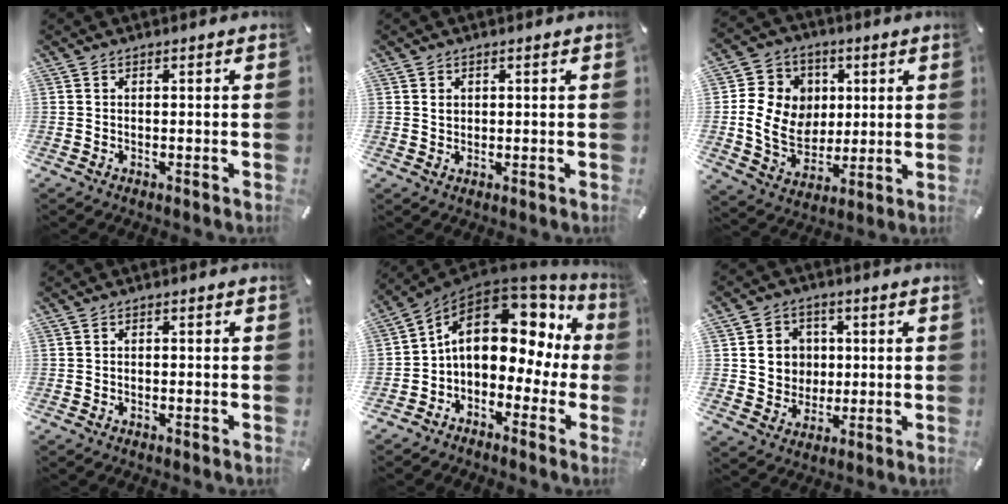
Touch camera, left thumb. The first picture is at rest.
{"total": 1.6, "force": [0.5, 1.3, 0.6], "torque": [-0.007, -0.001, 0.008]}
{"total": 12.9, "force": [1.0, 11.7, 5.2], "torque": [-0.113, 0.008, 0.028]}
{"total": 0.7, "force": [-0.4, 0.3, 0.4], "torque": [-0.009, 0.000, -0.009]}
{"total": 15.3, "force": [3.7, 10.3, 10.7], "torque": [-0.167, -0.011, 0.063]}
{"total": 8.1, "force": [1.2, 7.8, 1.9], "torque": [-0.024, 0.000, 0.023]}